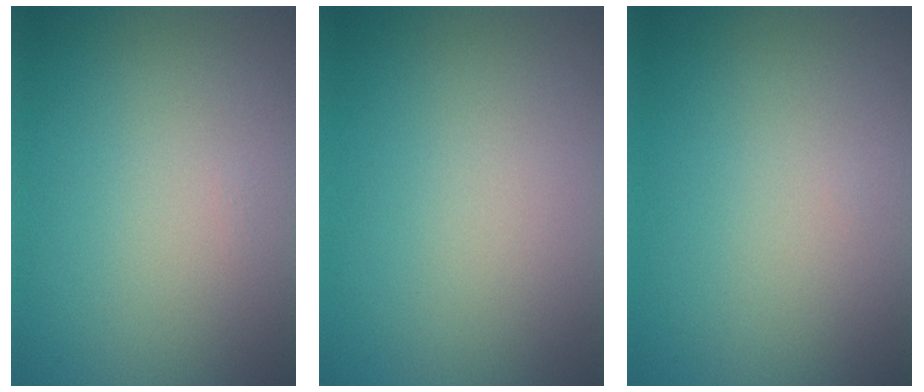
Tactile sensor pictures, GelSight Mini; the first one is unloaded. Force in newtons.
{"total": 0.0}
{"total": 0.0}